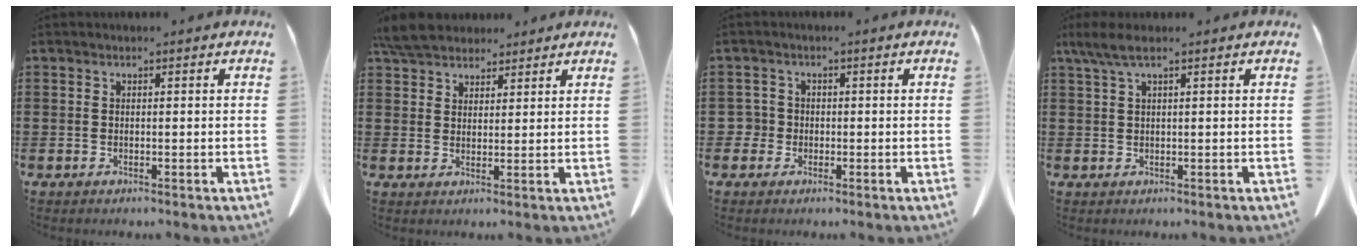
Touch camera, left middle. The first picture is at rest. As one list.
[{"total": 5.7, "force": [5.1, 1.9, 1.5], "torque": [-0.047, -0.002, 0.099]}, {"total": 2.4, "force": [-0.5, 2.3, 0.6], "torque": [-0.036, -0.001, -0.018]}, {"total": 3.0, "force": [1.4, 0.5, 2.6], "torque": [-0.068, -0.005, 0.022]}]